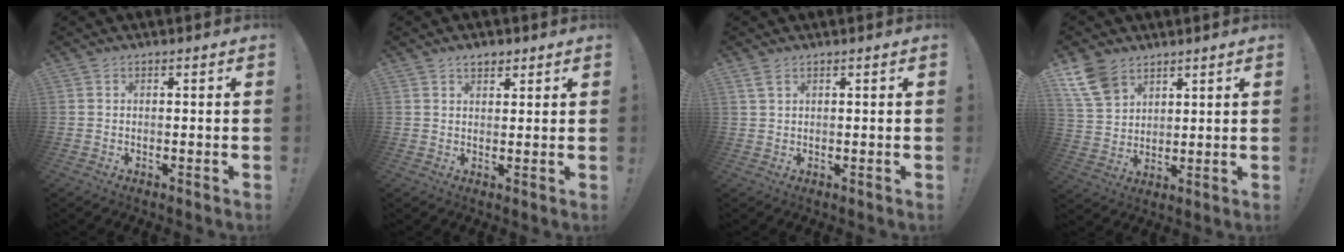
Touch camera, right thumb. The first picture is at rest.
{"total": 3.1, "force": [2.2, 1.8, 1.2], "torque": [-0.006, -0.012, 0.037]}
{"total": 2.7, "force": [1.6, 1.1, 1.8], "torque": [-0.032, -0.003, 0.031]}
{"total": 10.9, "force": [7.1, 6.8, 4.8], "torque": [-0.100, -0.032, 0.142]}